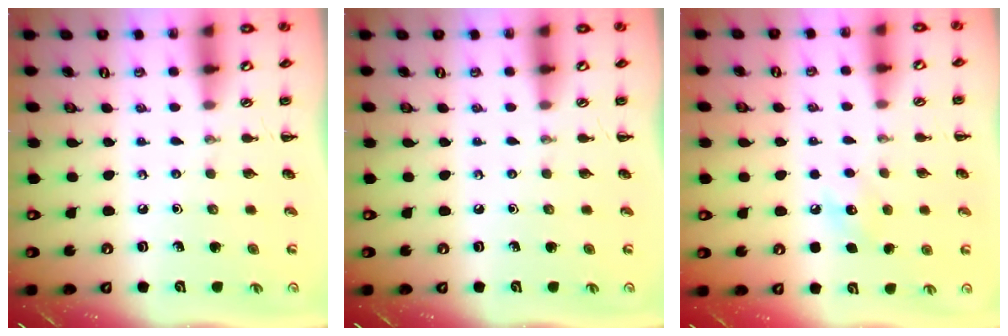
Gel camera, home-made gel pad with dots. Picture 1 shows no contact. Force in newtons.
{"total": 0.0}
{"total": 7.6, "press": 7.3, "slide": 2.2}